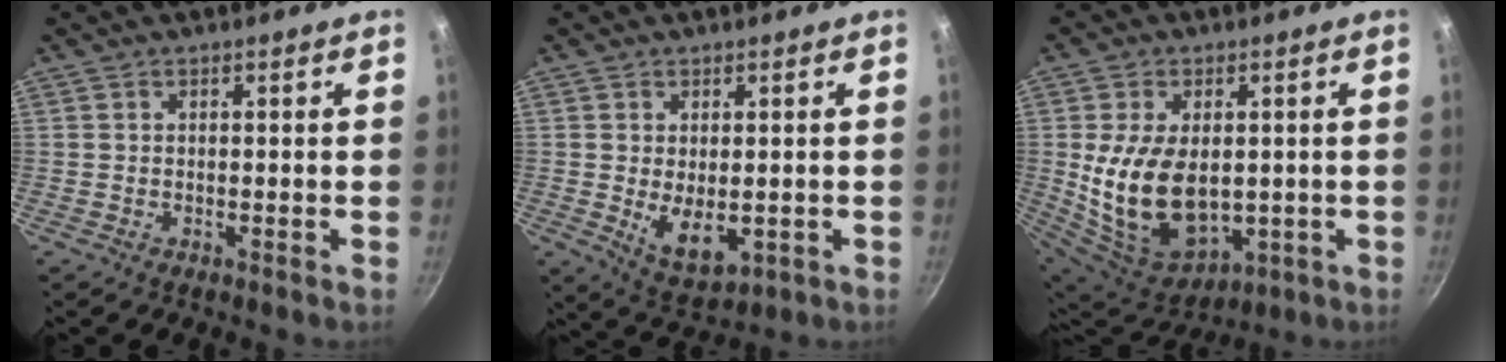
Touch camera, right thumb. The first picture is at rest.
{"total": 7.6, "force": [-0.7, 4.4, 6.2], "torque": [-0.090, -0.020, 0.008]}
{"total": 17.5, "force": [-0.2, 11.2, 13.4], "torque": [-0.230, -0.023, 0.021]}